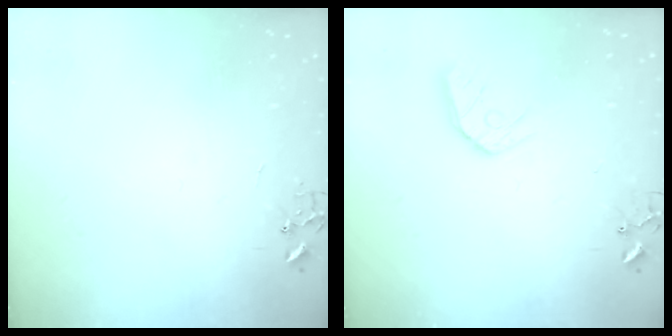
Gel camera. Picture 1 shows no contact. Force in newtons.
{"total": 10.8, "press": 10.8, "slide": 0.9}